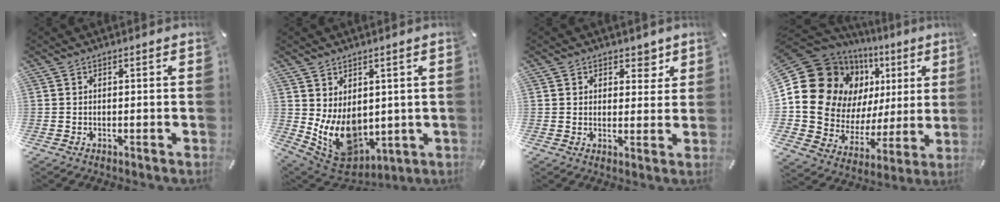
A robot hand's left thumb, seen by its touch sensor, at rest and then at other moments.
{"total": 11.7, "force": [0.1, 9.5, 6.8], "torque": [-0.129, -0.019, 0.013]}
{"total": 4.8, "force": [2.5, 4.0, 1.0], "torque": [0.013, -0.016, 0.035]}
{"total": 20.5, "force": [7.9, 16.3, 9.5], "torque": [-0.157, -0.063, 0.166]}